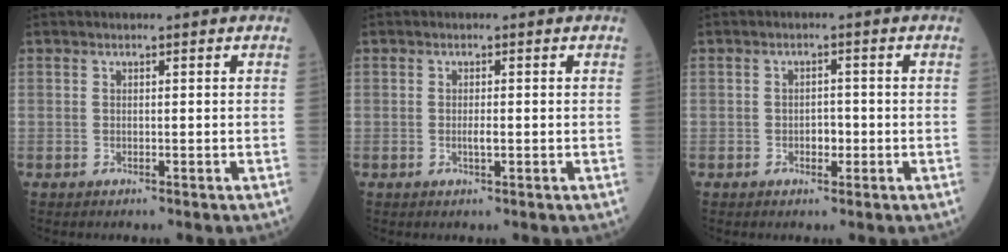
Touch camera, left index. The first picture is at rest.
{"total": 1.4, "force": [-0.3, 0.3, 1.4], "torque": [-0.028, -0.001, -0.005]}
{"total": 2.3, "force": [-0.7, 1.4, 1.7], "torque": [-0.023, 0.006, -0.010]}